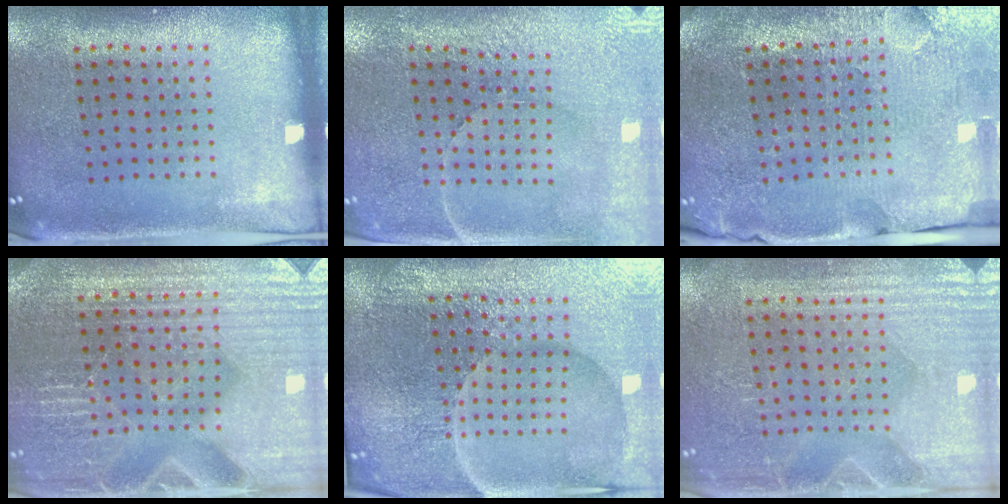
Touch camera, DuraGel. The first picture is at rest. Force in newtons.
{"total": 3.3, "press": 3.2, "slide": 0.8}
{"total": 3.8, "press": 3.7, "slide": 0.8}
{"total": 4.9, "press": 4.7, "slide": 1.5}
{"total": 6.2, "press": 5.7, "slide": 2.5}
{"total": 4.2, "press": 4.1, "slide": 0.6}